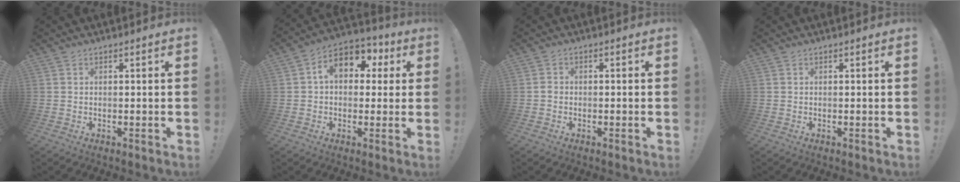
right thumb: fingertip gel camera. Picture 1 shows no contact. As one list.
[{"total": 11.3, "force": [3.0, 7.8, 7.5], "torque": [-0.111, 0.004, 0.058]}, {"total": 1.5, "force": [-0.8, 1.0, 0.8], "torque": [-0.010, 0.006, -0.014]}, {"total": 0.0}]